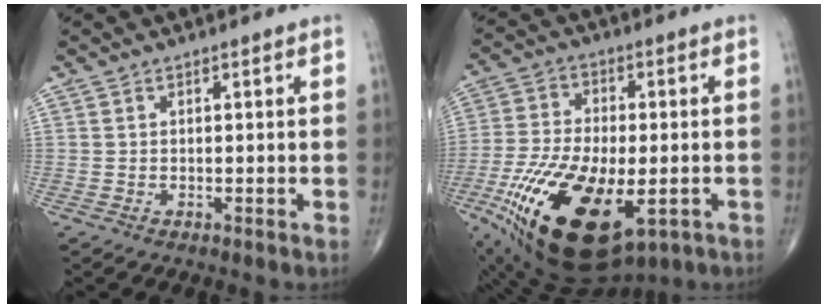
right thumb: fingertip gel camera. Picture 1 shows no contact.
{"total": 23.6, "force": [-8.2, 11.4, 19.0], "torque": [-0.389, -0.014, -0.127]}